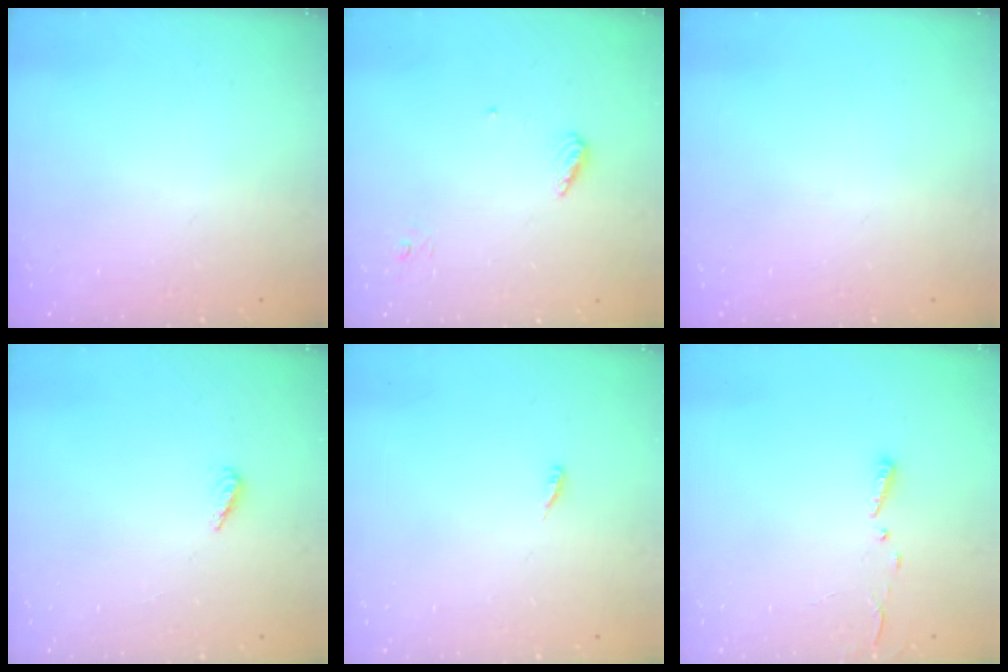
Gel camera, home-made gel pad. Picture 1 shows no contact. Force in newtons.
{"total": 6.0, "press": 6.0, "slide": 0.6}
{"total": 0.0}
{"total": 2.3, "press": 2.2, "slide": 0.8}
{"total": 3.2, "press": 3.2, "slide": 0.2}
{"total": 3.0, "press": 2.9, "slide": 0.3}